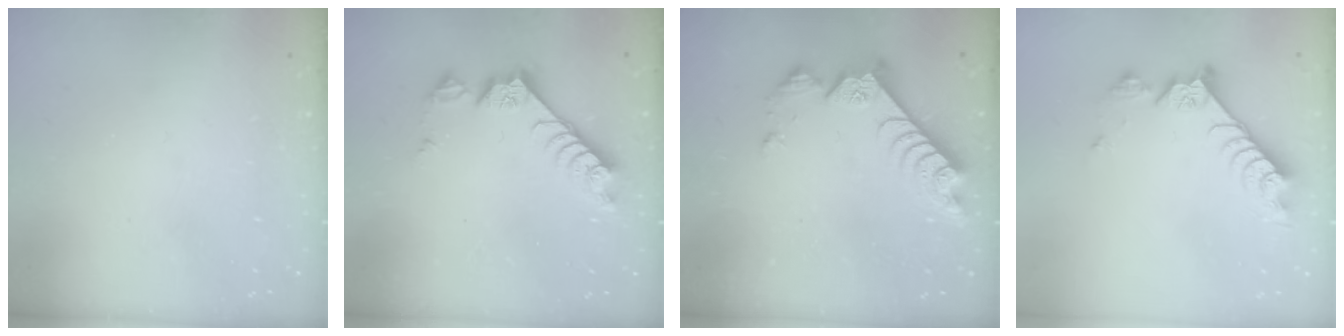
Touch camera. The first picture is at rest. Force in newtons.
{"total": 8.8, "press": 8.8, "slide": 0.4}
{"total": 8.3, "press": 8.3, "slide": 0.7}
{"total": 9.6, "press": 9.6, "slide": 0.6}